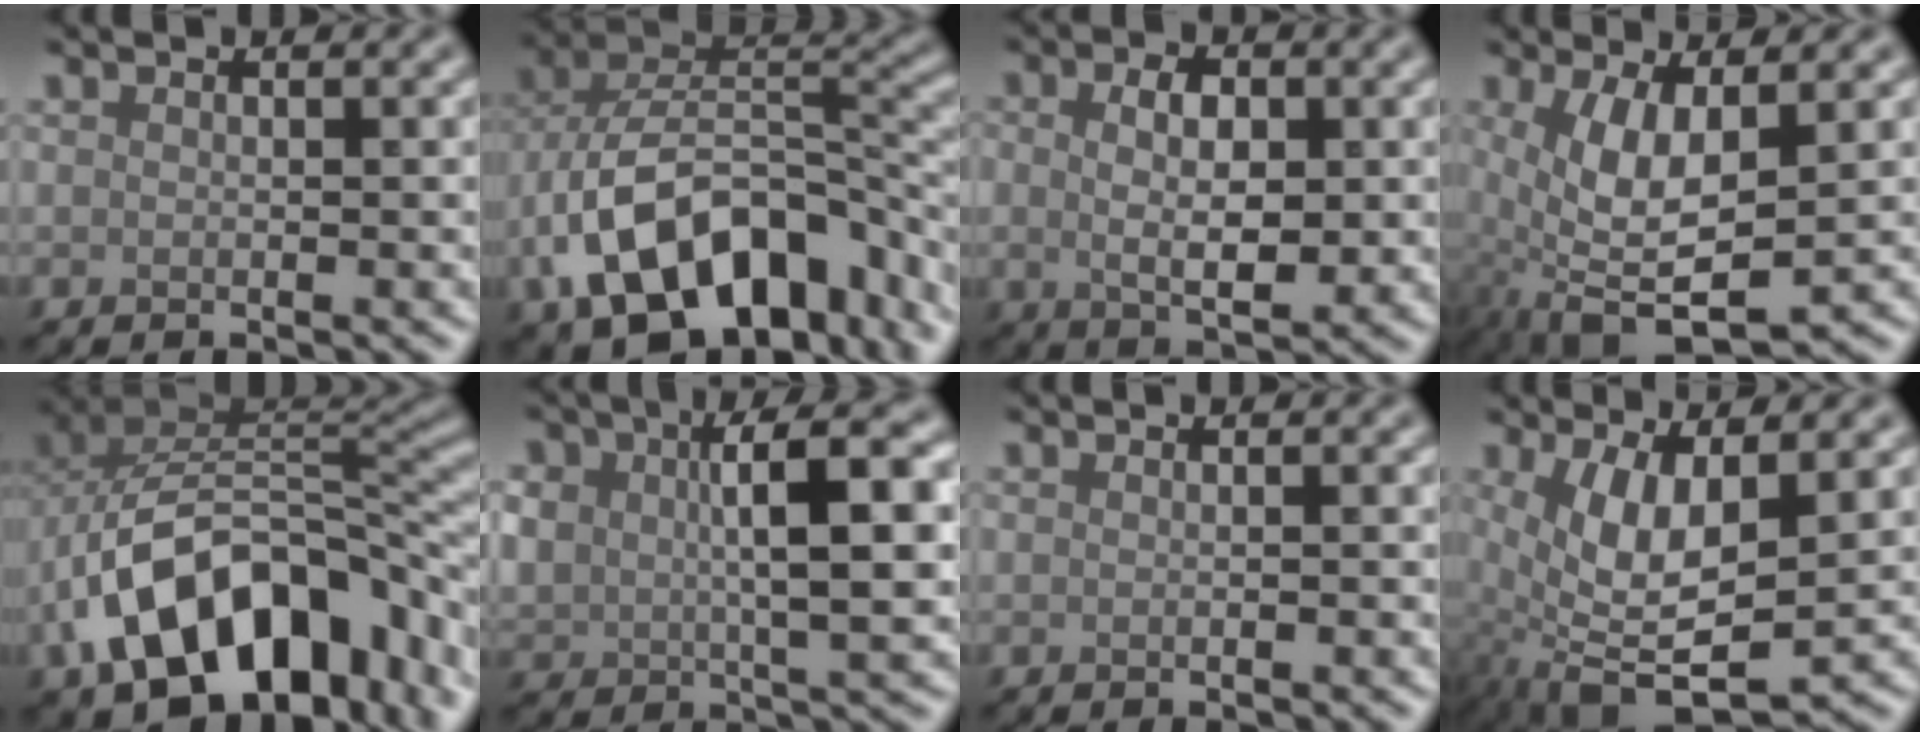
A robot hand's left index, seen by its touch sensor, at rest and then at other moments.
{"total": 15.2, "force": [-5.7, 9.1, 10.7], "torque": [-0.192, 0.000, -0.094]}
{"total": 5.0, "force": [0.4, 2.6, 4.2], "torque": [-0.069, 0.001, 0.006]}
{"total": 6.6, "force": [-0.1, 2.7, 6.0], "torque": [-0.133, -0.012, 0.005]}
{"total": 15.4, "force": [-4.1, 10.4, 10.6], "torque": [-0.175, -0.008, -0.066]}
{"total": 8.9, "force": [1.8, 4.4, 7.5], "torque": [-0.135, 0.005, 0.032]}
{"total": 0.7, "force": [0.0, 0.2, 0.6], "torque": [-0.006, 0.000, -0.002]}
{"total": 7.0, "force": [0.6, 3.1, 6.3], "torque": [-0.141, -0.016, 0.021]}